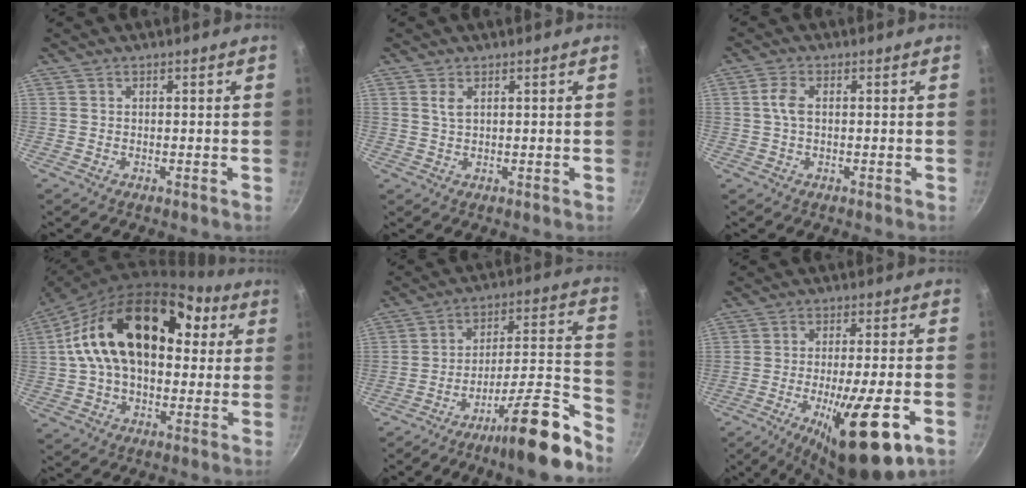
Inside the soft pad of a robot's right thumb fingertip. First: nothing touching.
{"total": 1.9, "force": [0.9, 0.8, 1.5], "torque": [-0.030, -0.004, 0.019]}
{"total": 3.3, "force": [0.3, 1.8, 2.8], "torque": [-0.064, 0.007, 0.003]}
{"total": 24.4, "force": [5.0, 15.5, 18.2], "torque": [-0.292, 0.034, 0.064]}
{"total": 17.9, "force": [-12.4, 2.5, 12.7], "torque": [-0.165, 0.105, -0.209]}
{"total": 18.4, "force": [-7.0, 4.4, 16.5], "torque": [-0.245, 0.010, -0.104]}